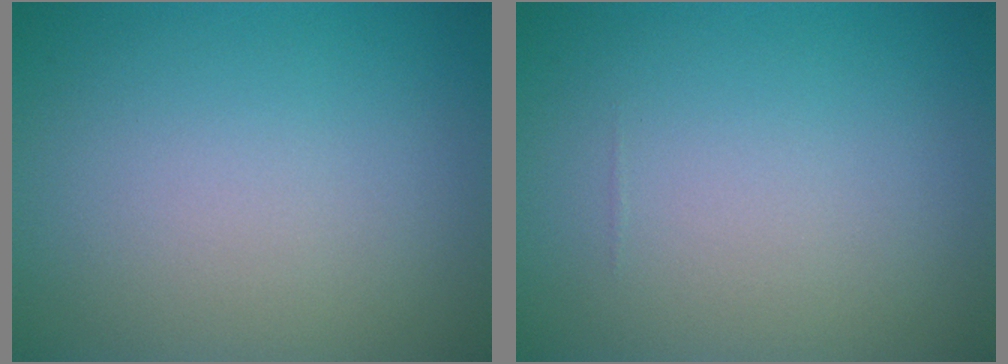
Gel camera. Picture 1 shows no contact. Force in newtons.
{"total": 0.0}